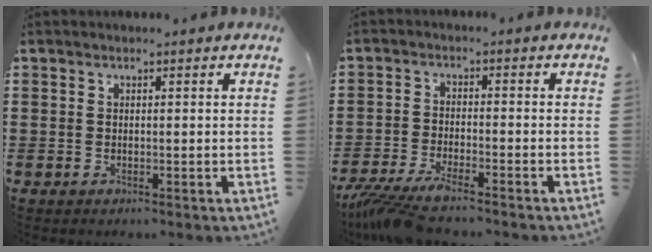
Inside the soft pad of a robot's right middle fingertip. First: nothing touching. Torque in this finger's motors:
{"motor_torque": [1.26, 0.01, 0.37, 0.12]}